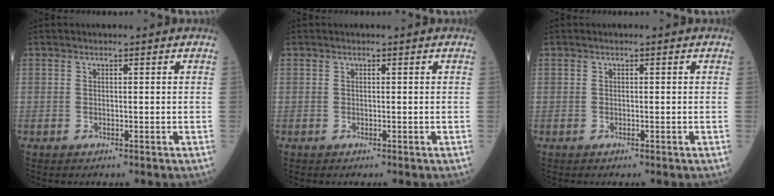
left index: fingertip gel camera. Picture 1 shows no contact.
{"total": 0.0}
{"total": 0.0}